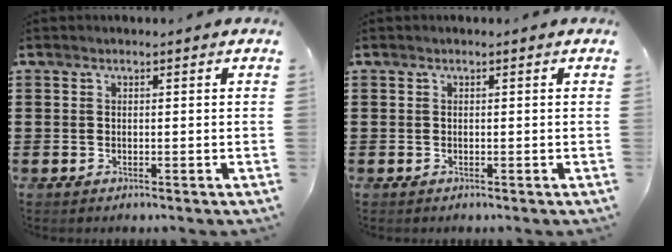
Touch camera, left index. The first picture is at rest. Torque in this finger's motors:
{"motor_torque": [-0.02, -0.02, 0.00, 0.00]}